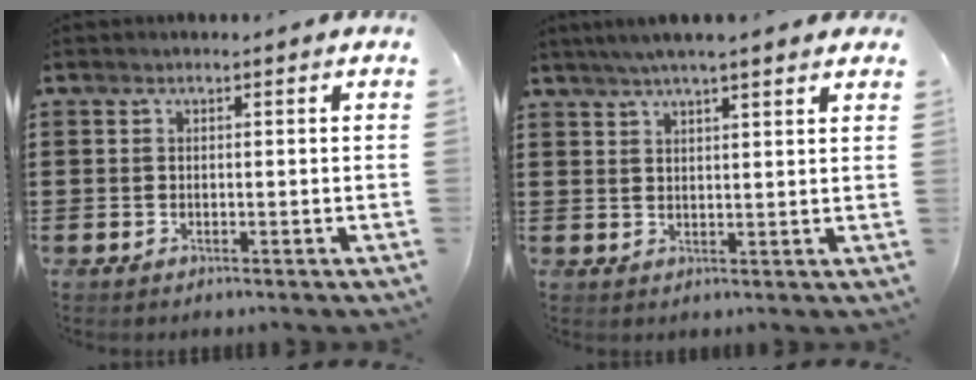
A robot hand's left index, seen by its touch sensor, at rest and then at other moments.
{"total": 4.0, "force": [3.4, 0.0, 2.1], "torque": [-0.050, -0.001, 0.061]}